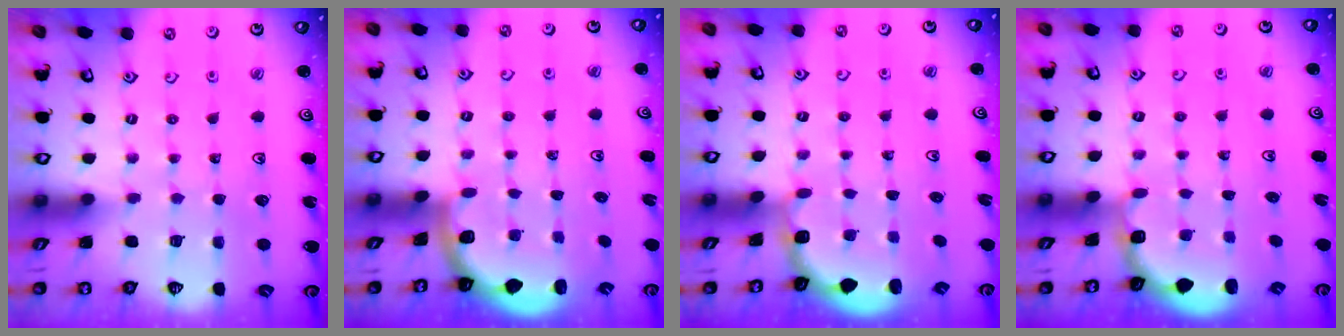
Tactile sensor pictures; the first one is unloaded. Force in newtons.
{"total": 1.7, "press": 1.7, "slide": 0.3}
{"total": 1.9, "press": 1.8, "slide": 0.7}
{"total": 1.8, "press": 1.6, "slide": 0.7}